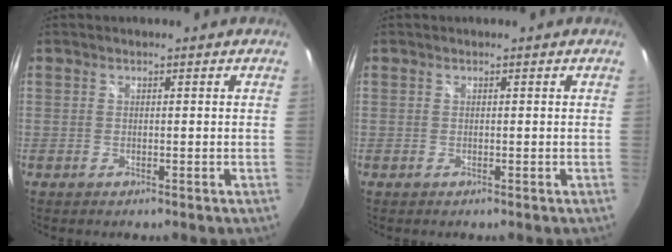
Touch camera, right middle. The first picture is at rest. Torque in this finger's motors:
{"motor_torque": [-0.05, 0.05, -0.01, -0.01]}